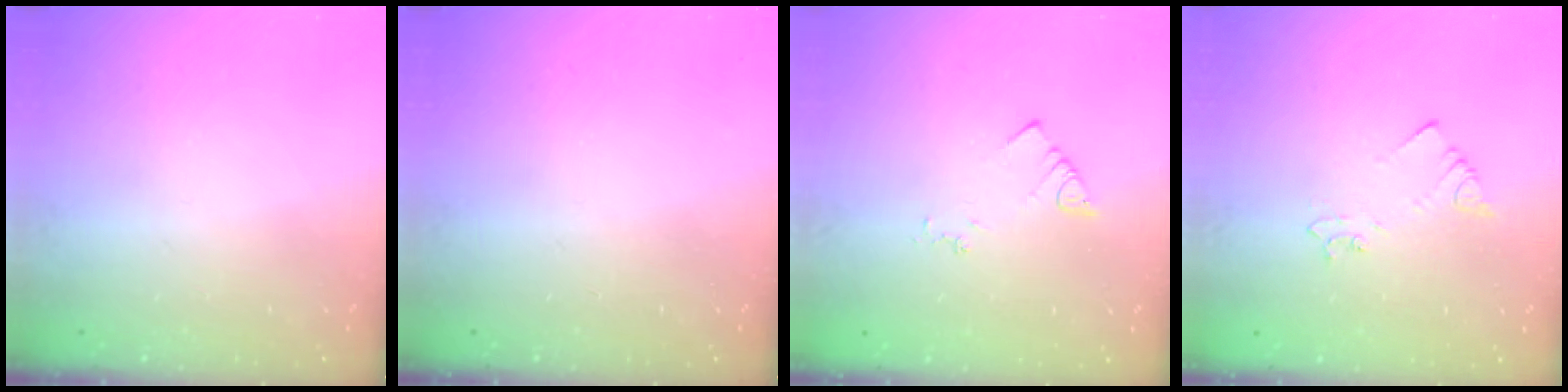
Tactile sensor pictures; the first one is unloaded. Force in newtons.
{"total": 0.0}
{"total": 3.0, "press": 3.0, "slide": 0.4}
{"total": 2.5, "press": 2.5, "slide": 0.3}